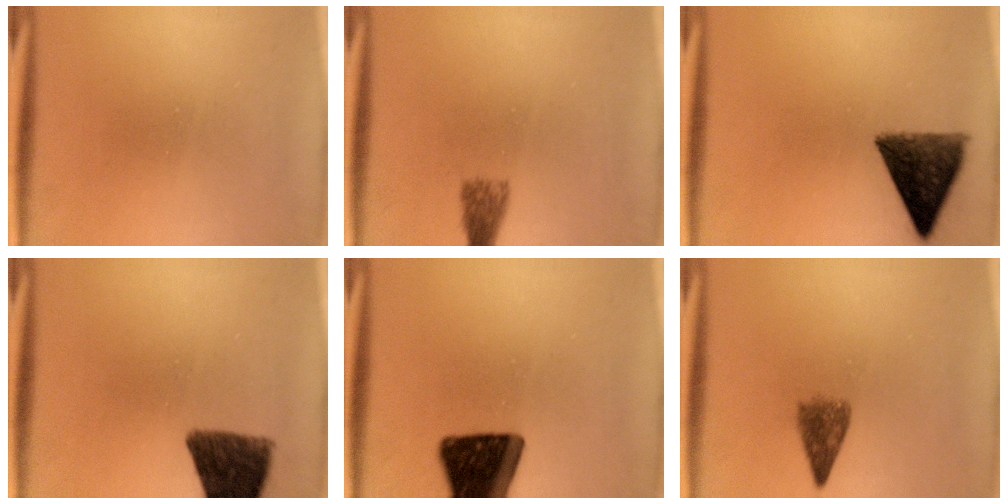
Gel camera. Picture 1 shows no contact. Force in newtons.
{"total": 2.7}
{"total": 10.4}
{"total": 10.9}
{"total": 16.2}
{"total": 4.1}